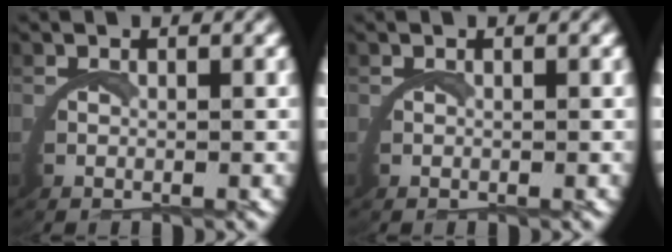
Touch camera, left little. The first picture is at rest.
{"total": 0.0}